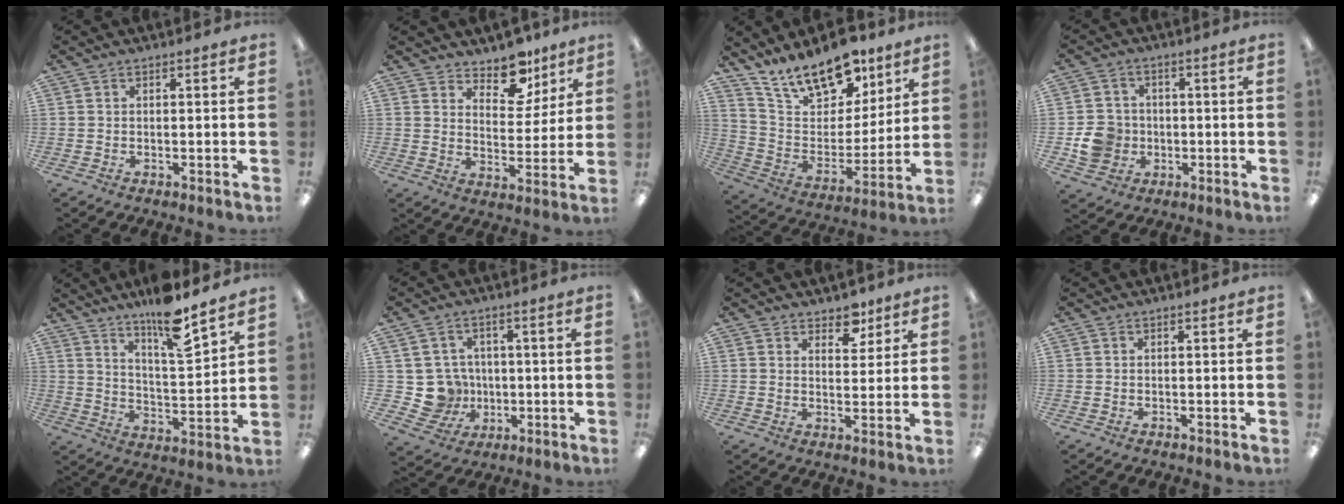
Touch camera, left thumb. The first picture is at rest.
{"total": 10.4, "force": [8.3, 5.2, 3.5], "torque": [-0.045, -0.056, 0.149]}
{"total": 17.2, "force": [13.3, 8.0, 7.3], "torque": [-0.135, -0.086, 0.240]}
{"total": 7.8, "force": [-1.5, 7.2, 2.6], "torque": [-0.064, 0.019, -0.023]}
{"total": 12.5, "force": [10.2, 2.0, 6.9], "torque": [-0.115, -0.069, 0.173]}
{"total": 8.3, "force": [-0.3, 8.1, 1.9], "torque": [-0.054, 0.003, 0.004]}
{"total": 6.0, "force": [4.6, 3.4, 1.8], "torque": [-0.010, -0.024, 0.078]}
{"total": 0.0}